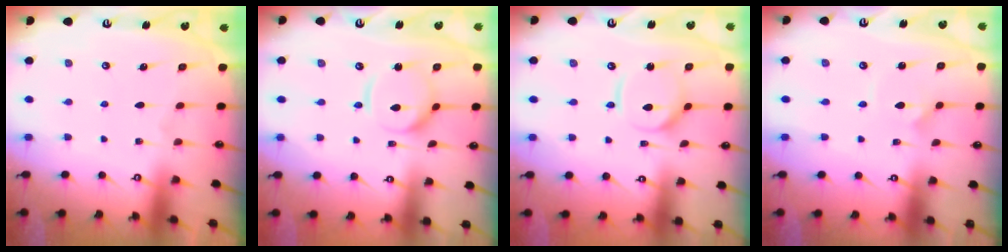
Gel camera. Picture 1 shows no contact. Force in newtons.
{"total": 9.0, "press": 9.0, "slide": 0.9}
{"total": 7.4, "press": 7.3, "slide": 0.7}
{"total": 2.1, "press": 2.1, "slide": 0.5}